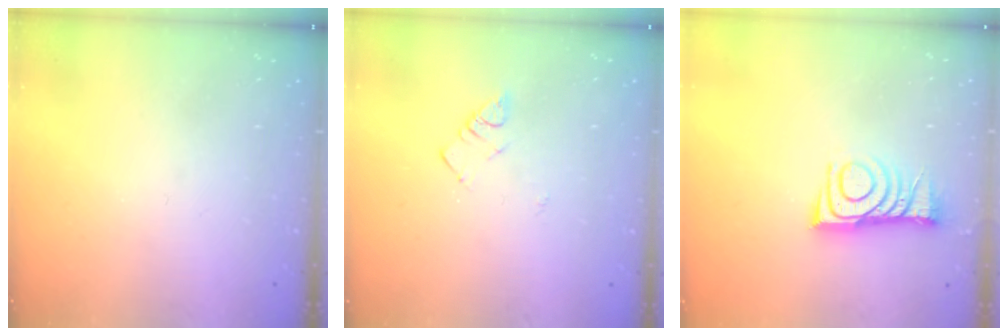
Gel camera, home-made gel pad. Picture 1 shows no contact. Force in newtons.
{"total": 2.8, "press": 2.7, "slide": 0.4}
{"total": 9.9, "press": 9.9, "slide": 0.8}